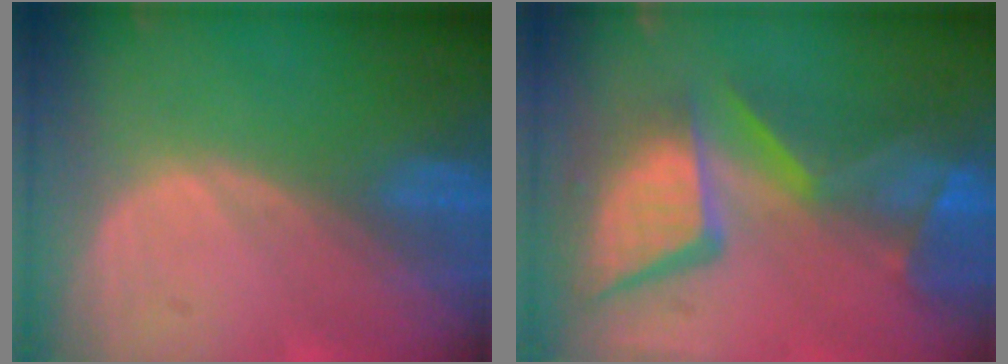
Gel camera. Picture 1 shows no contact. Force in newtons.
{"total": 13.7, "press": 11.2, "slide": 7.9}